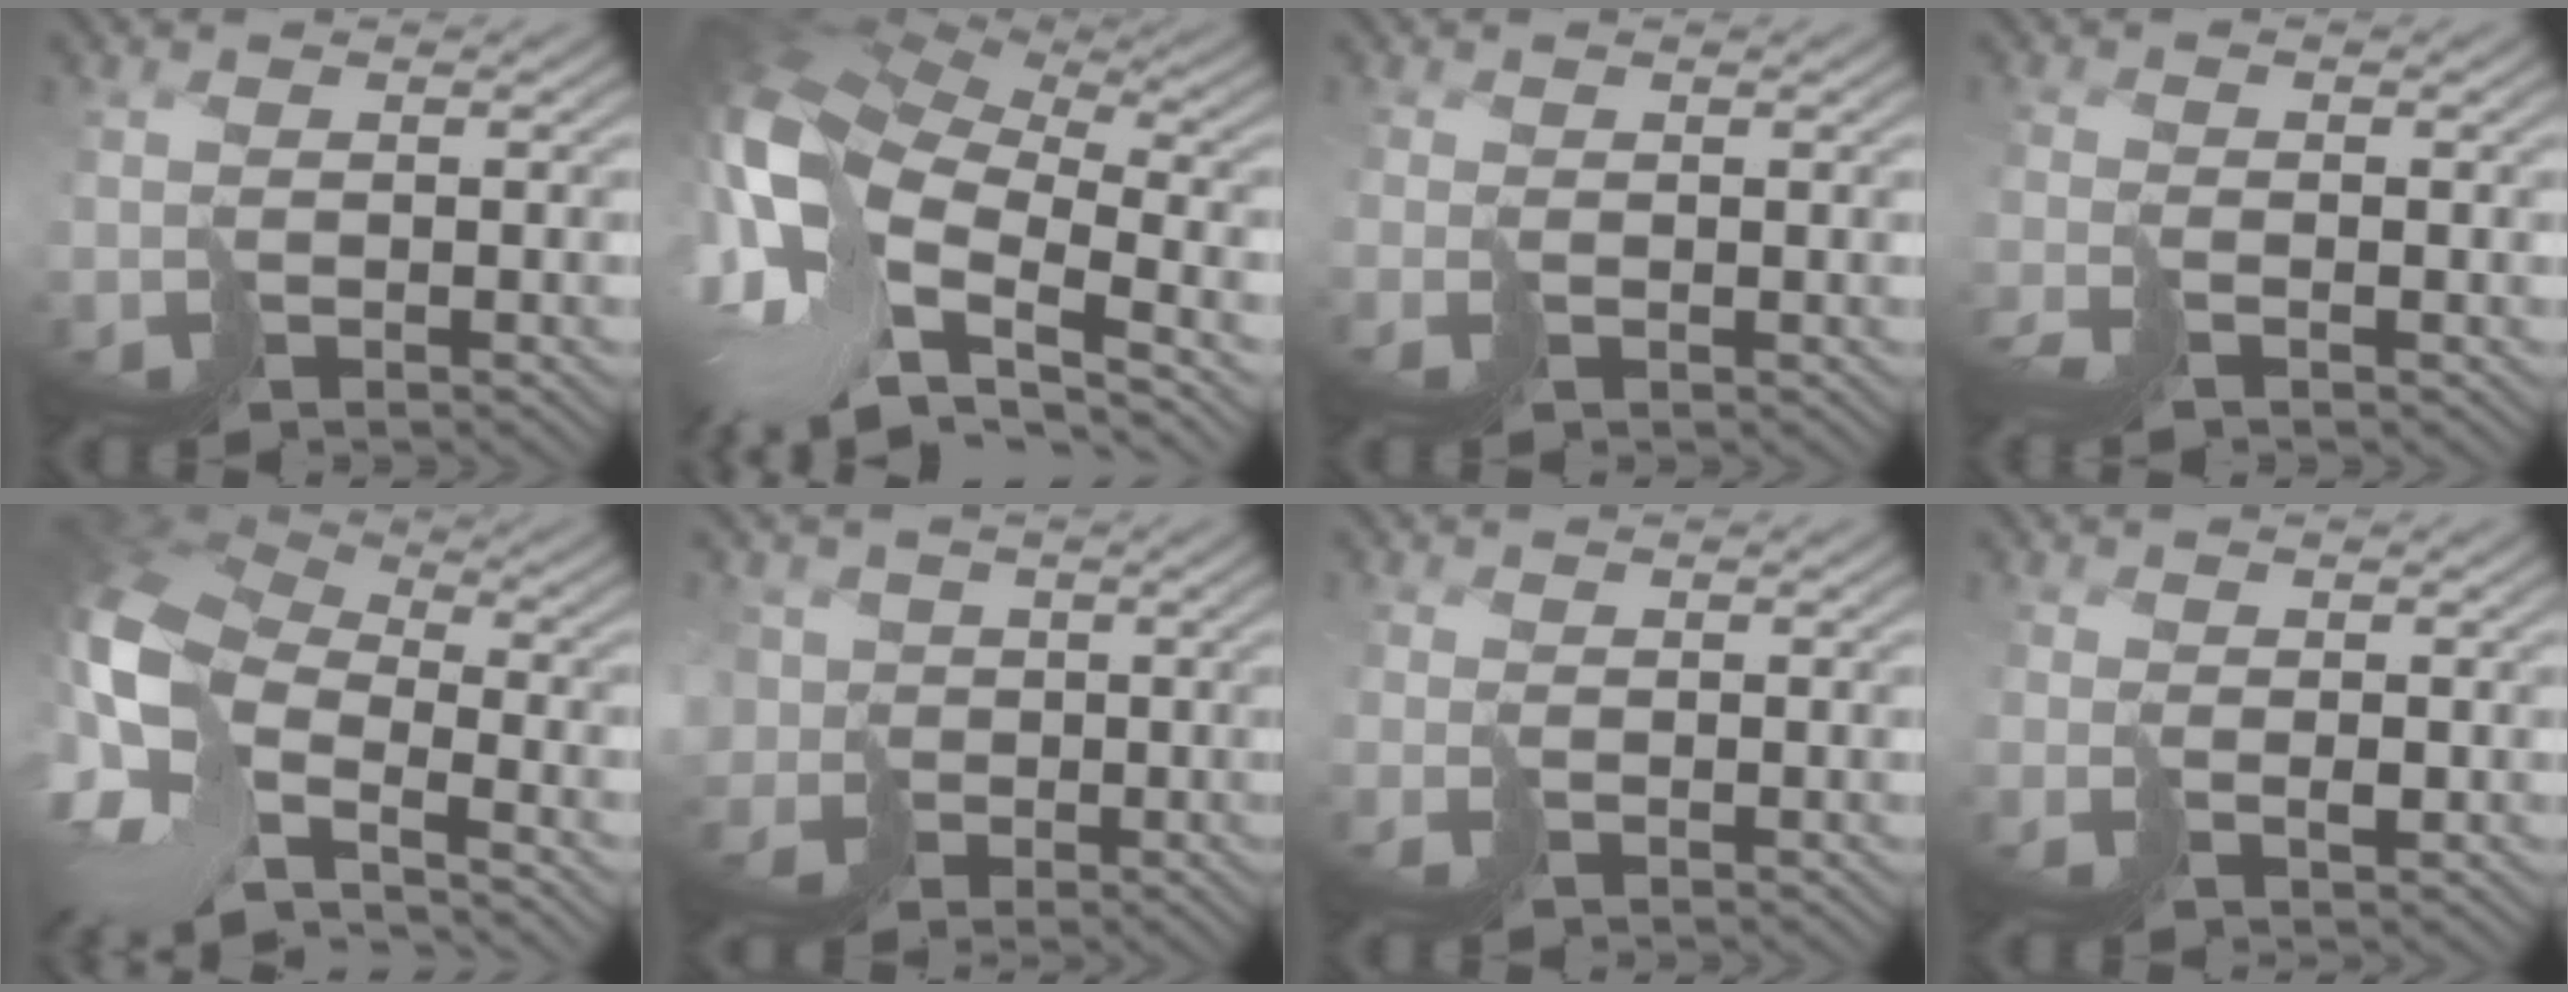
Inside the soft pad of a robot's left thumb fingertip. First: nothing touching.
{"total": 14.2, "force": [-3.6, 8.2, 11.0], "torque": [-0.274, -0.009, -0.060]}
{"total": 1.2, "force": [0.5, -0.3, -1.0], "torque": [0.025, 0.001, 0.008]}
{"total": 1.7, "force": [-1.2, -0.9, -0.8], "torque": [0.026, 0.003, -0.030]}
{"total": 13.6, "force": [-3.8, 7.6, 10.6], "torque": [-0.289, -0.017, -0.063]}
{"total": 6.5, "force": [-3.2, 4.8, 3.1], "torque": [-0.066, -0.020, -0.064]}
{"total": 1.1, "force": [0.7, -0.1, -0.9], "torque": [0.018, 0.000, 0.013]}
{"total": 0.9, "force": [0.8, 0.2, -0.4], "torque": [0.012, 0.000, 0.021]}